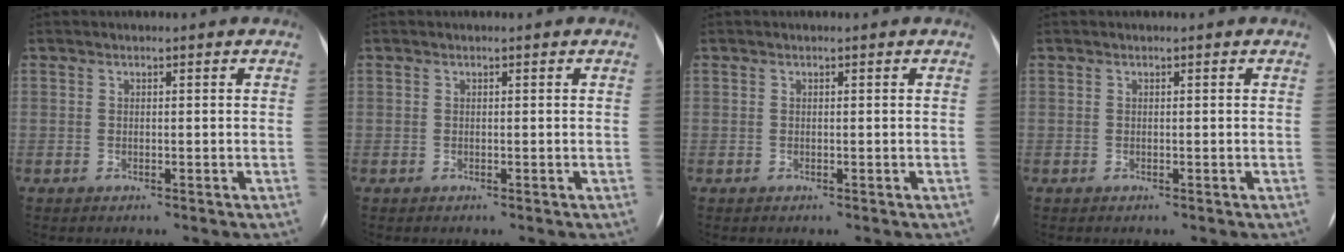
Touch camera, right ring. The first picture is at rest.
{"total": 0.0}
{"total": 0.0}
{"total": 0.0}